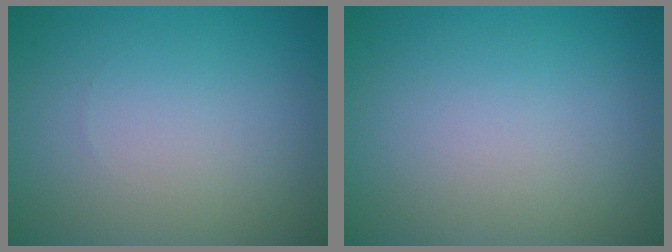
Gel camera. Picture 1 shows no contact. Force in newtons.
{"total": 0.0}